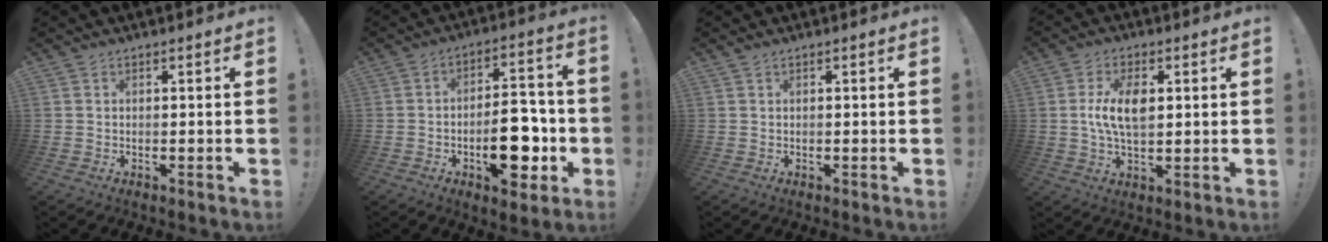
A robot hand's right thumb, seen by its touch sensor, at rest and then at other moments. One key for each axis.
{"total": 15.8, "fx": -4.3, "fy": 7.8, "fz": 13.1, "tx": -0.177, "ty": 0.022, "tz": -0.061}
{"total": 0.6, "fx": 0.6, "fy": -0.1, "fz": 0.1, "tx": -0.002, "ty": 0.000, "tz": 0.011}
{"total": 9.5, "fx": 1.7, "fy": 5.3, "fz": 7.7, "tx": -0.146, "ty": -0.001, "tz": 0.024}